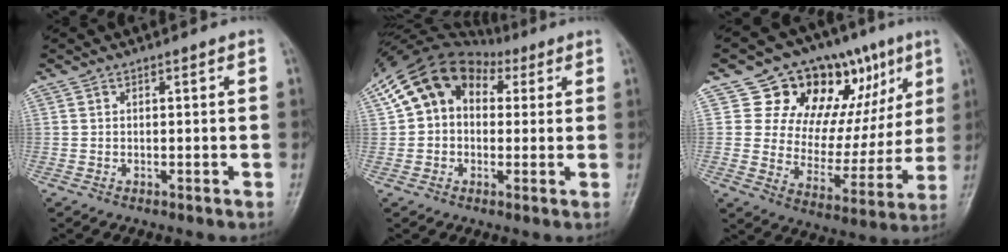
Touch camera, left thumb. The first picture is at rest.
{"total": 14.3, "force": [4.4, 10.6, 8.6], "torque": [-0.148, 0.041, 0.068]}
{"total": 19.6, "force": [9.6, 12.0, 12.1], "torque": [-0.094, -0.029, 0.151]}